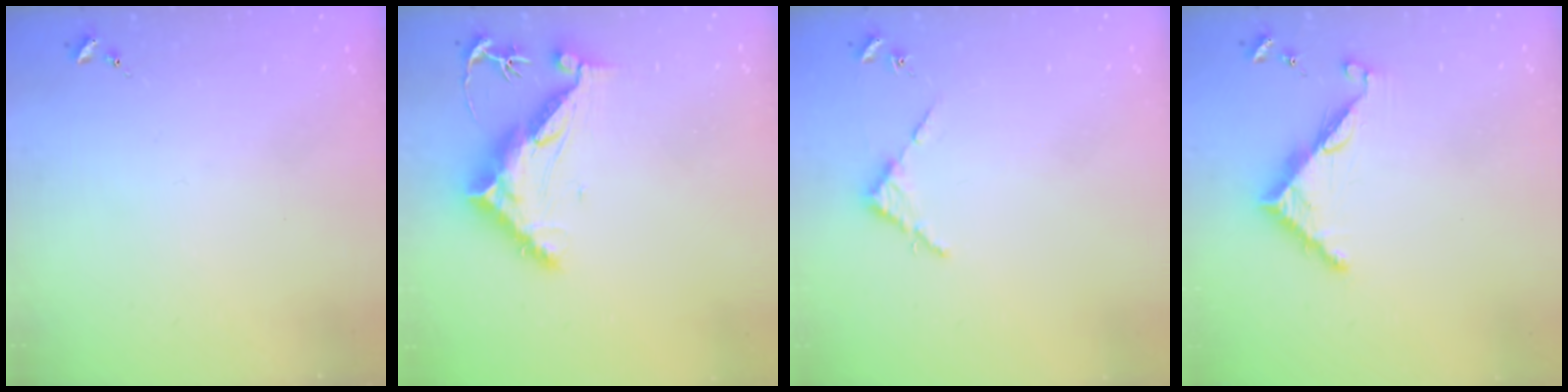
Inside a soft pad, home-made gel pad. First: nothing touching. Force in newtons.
{"total": 11.7, "press": 11.7, "slide": 0.9}
{"total": 2.7, "press": 2.7, "slide": 0.3}
{"total": 7.7, "press": 7.7, "slide": 0.2}